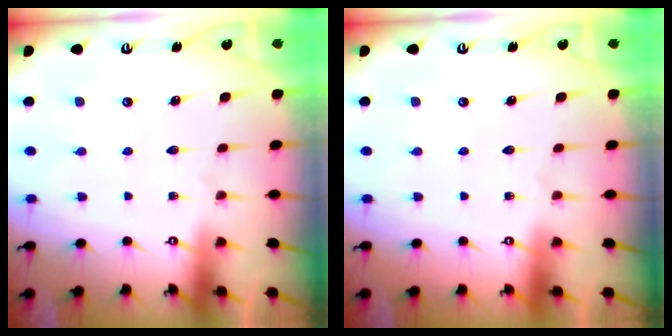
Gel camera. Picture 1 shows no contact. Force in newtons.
{"total": 0.0}